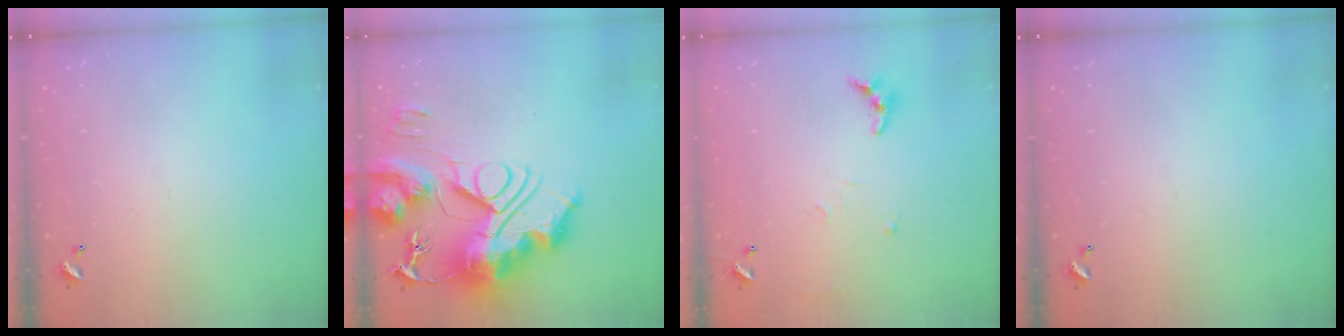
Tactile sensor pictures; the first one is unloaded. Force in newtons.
{"total": 0.5, "press": 0.5, "slide": 0.0}
{"total": 7.9, "press": 7.9, "slide": 0.5}
{"total": 0.0}